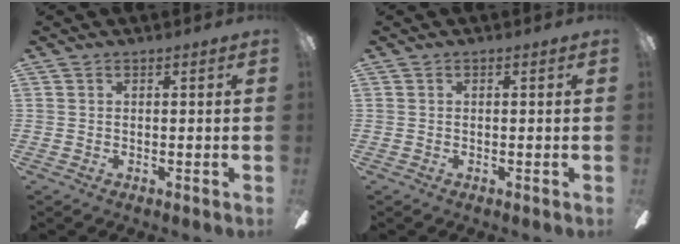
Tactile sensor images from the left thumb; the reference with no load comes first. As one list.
[{"total": 0.0}]